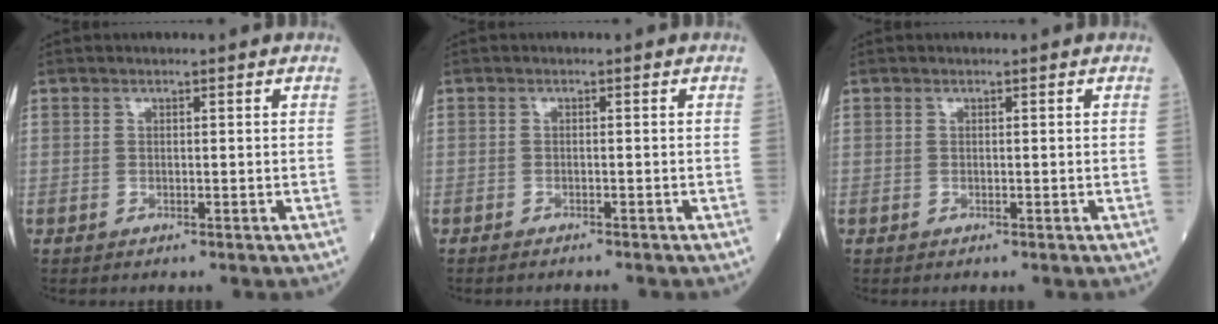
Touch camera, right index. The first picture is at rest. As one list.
[{"total": 2.4, "force": [-2.3, 0.1, 0.8], "torque": [-0.012, -0.003, -0.028]}, {"total": 0.0}]